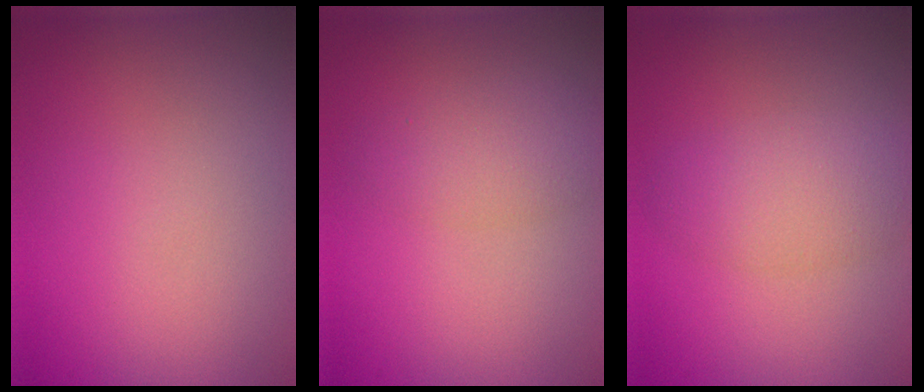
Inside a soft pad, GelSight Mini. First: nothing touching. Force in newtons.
{"total": 2.6, "press": 2.6, "slide": 0.2}
{"total": 3.6, "press": 3.6, "slide": 0.1}